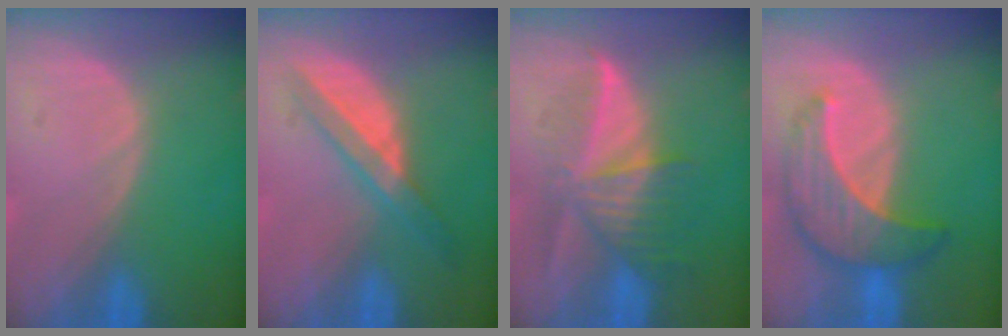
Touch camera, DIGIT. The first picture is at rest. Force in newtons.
{"total": 5.9, "press": 5.2, "slide": 2.7}
{"total": 6.8, "press": 6.8, "slide": 0.4}
{"total": 7.7, "press": 7.7, "slide": 0.4}